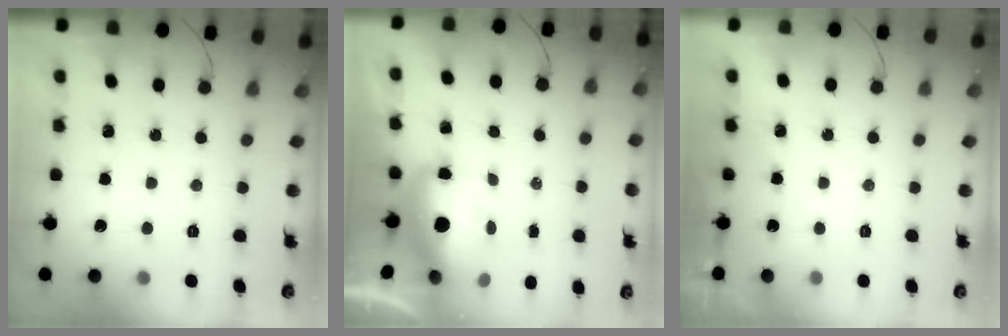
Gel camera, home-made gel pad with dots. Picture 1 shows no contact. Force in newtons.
{"total": 9.8, "press": 9.6, "slide": 1.9}
{"total": 0.0}